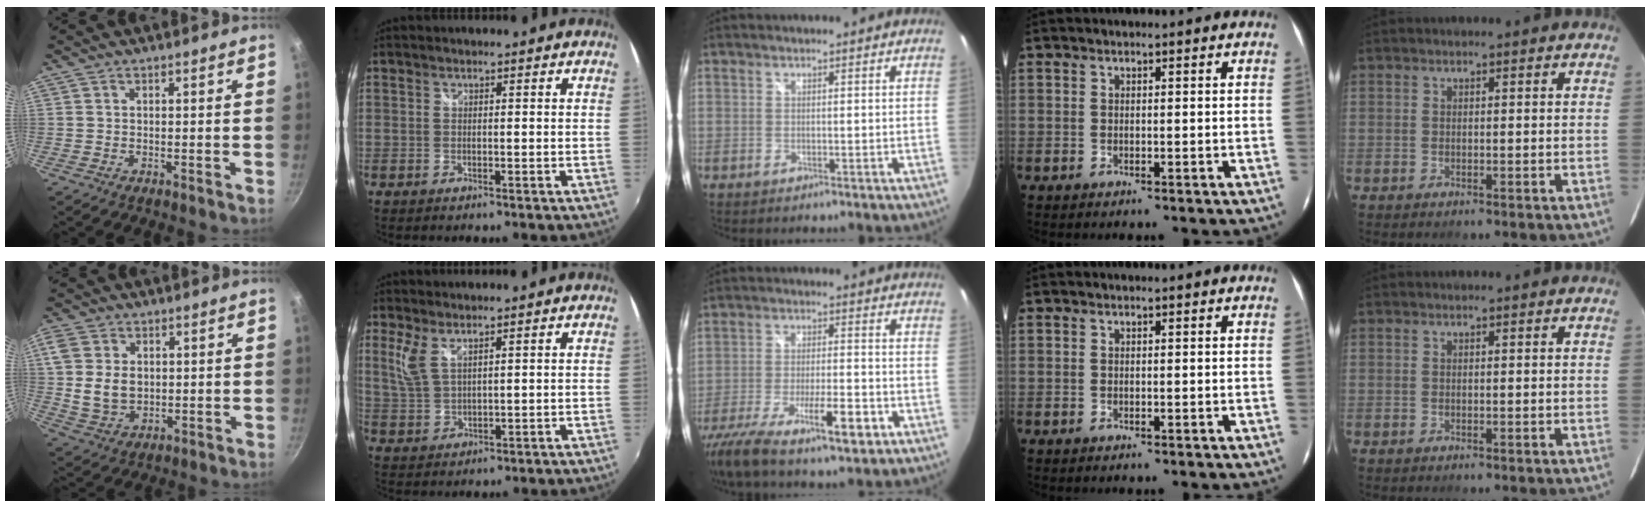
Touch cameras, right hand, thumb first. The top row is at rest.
{"thumb": {"total": 8.5, "force": [0.6, 6.4, 5.6], "torque": [-0.096, -0.009, 0.012]}, "index": {"total": 4.5, "force": [2.7, 1.6, 3.3], "torque": [-0.075, -0.003, 0.058]}, "middle": {"total": 16.3, "force": [-10.2, 3.8, 12.1], "torque": [-0.244, -0.043, -0.178]}}